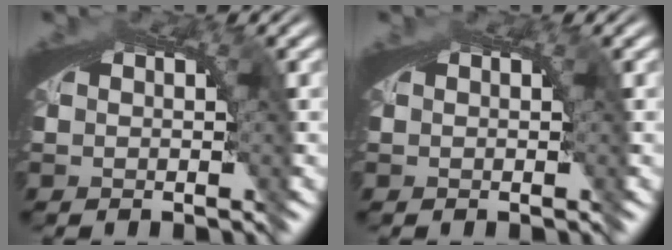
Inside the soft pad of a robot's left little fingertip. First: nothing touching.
{"total": 0.0}